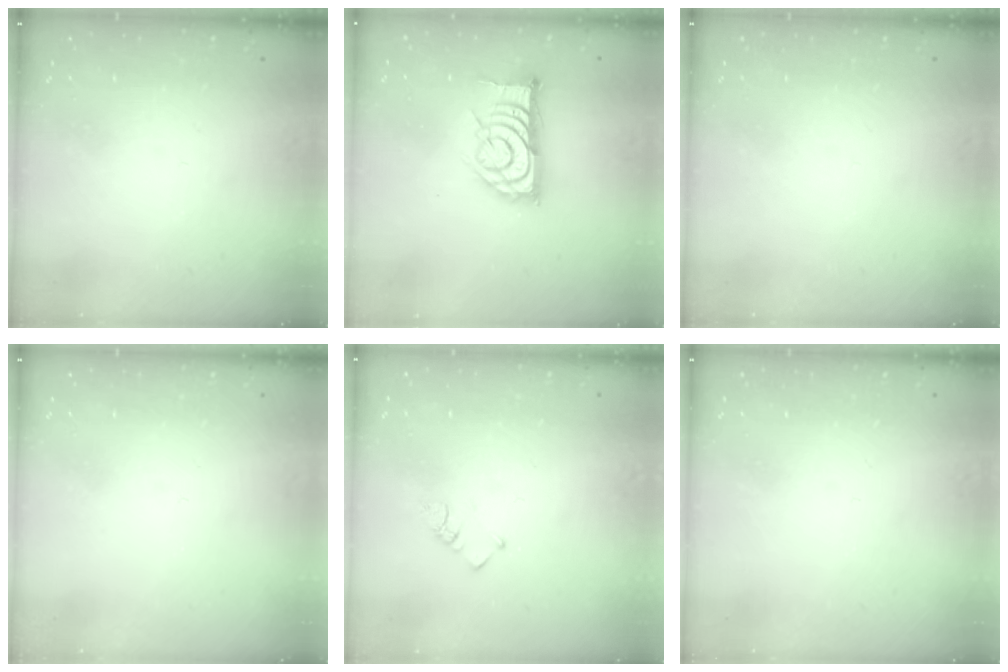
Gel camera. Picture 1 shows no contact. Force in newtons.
{"total": 13.9, "press": 13.9, "slide": 0.6}
{"total": 0.0}
{"total": 0.0}
{"total": 1.9, "press": 1.9, "slide": 0.3}
{"total": 0.0}